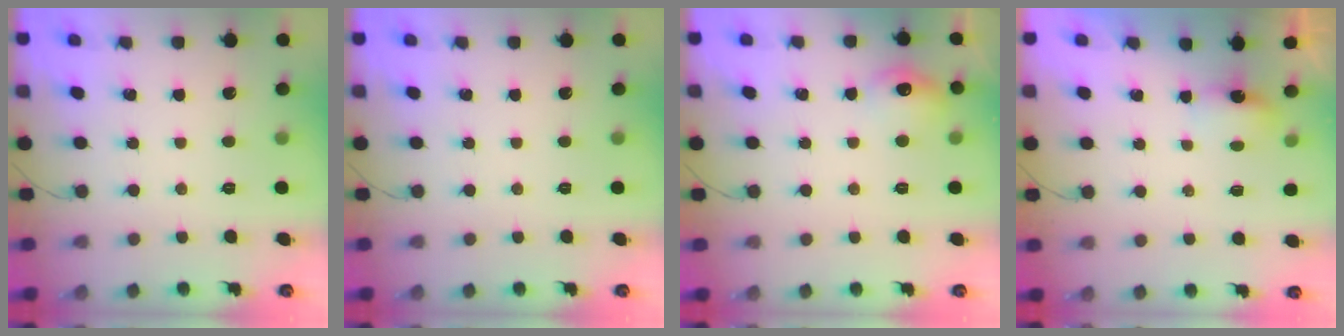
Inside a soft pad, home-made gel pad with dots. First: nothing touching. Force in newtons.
{"total": 0.0}
{"total": 8.8, "press": 8.7, "slide": 0.6}
{"total": 3.9, "press": 3.8, "slide": 1.0}